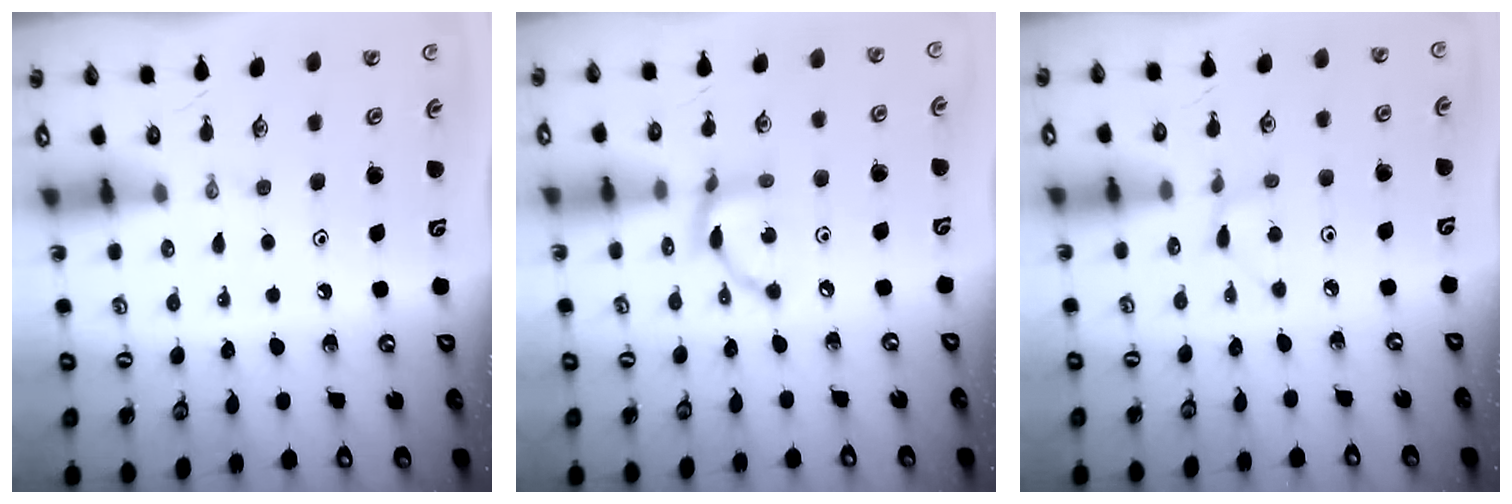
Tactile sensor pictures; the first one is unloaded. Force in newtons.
{"total": 9.3, "press": 9.3, "slide": 0.5}
{"total": 2.4, "press": 2.4, "slide": 0.3}